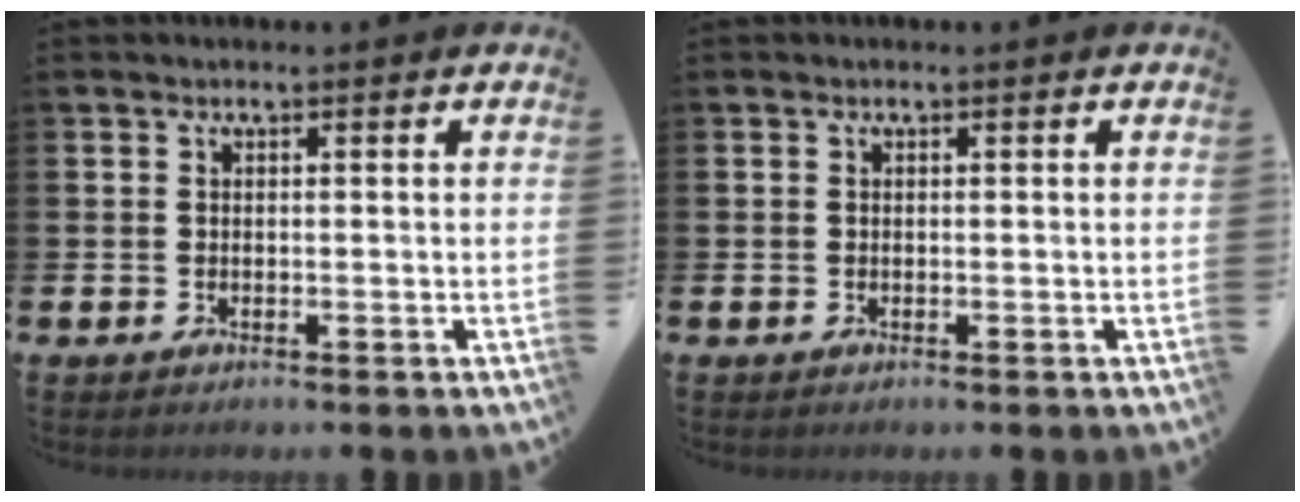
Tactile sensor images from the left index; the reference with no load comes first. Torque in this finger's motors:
{"motor_torque": [0.01, 0.00, -0.04, 0.00]}